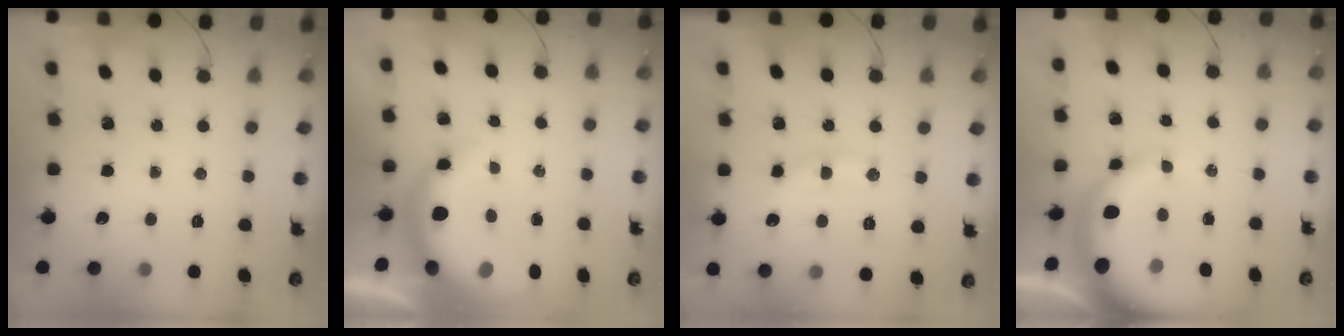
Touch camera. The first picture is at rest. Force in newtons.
{"total": 11.0, "press": 10.7, "slide": 2.6}
{"total": 10.4, "press": 10.4, "slide": 0.5}
{"total": 11.9, "press": 11.7, "slide": 2.3}